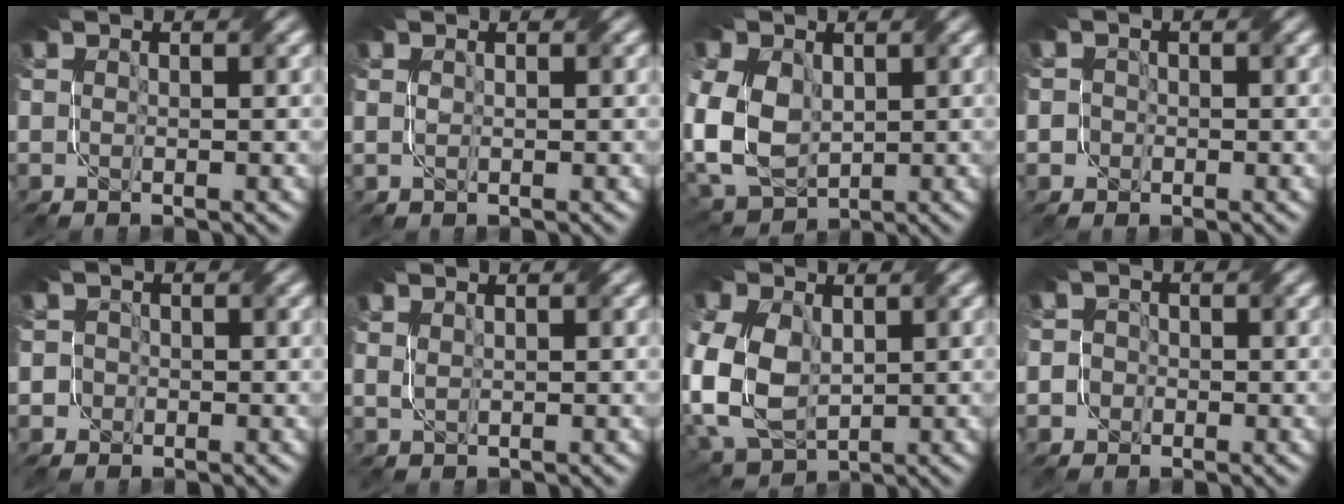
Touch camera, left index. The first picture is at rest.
{"total": 0.0}
{"total": 11.0, "force": [-0.2, 7.7, 7.9], "torque": [-0.179, -0.003, -0.014]}
{"total": 1.4, "force": [-0.2, 1.3, 0.4], "torque": [0.004, 0.006, -0.012]}
{"total": 1.7, "force": [-0.4, 1.6, 0.5], "torque": [0.004, 0.010, -0.016]}
{"total": 0.7, "force": [0.5, 0.0, 0.5], "torque": [-0.018, 0.005, 0.016]}
{"total": 12.0, "force": [-0.6, 8.2, 8.7], "torque": [-0.203, -0.011, -0.014]}
{"total": 2.8, "force": [-0.8, 2.5, 0.8], "torque": [0.006, 0.021, -0.039]}